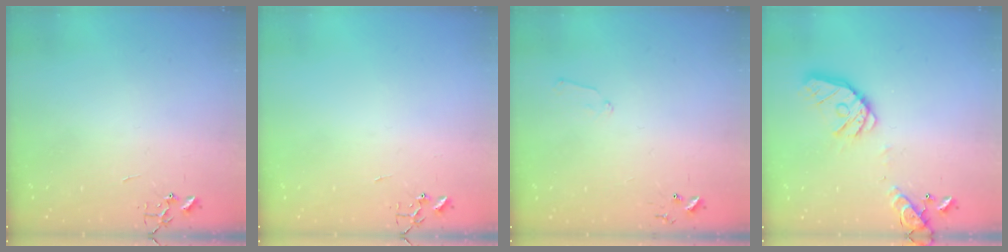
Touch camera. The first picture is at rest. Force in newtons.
{"total": 0.0}
{"total": 6.0, "press": 6.0, "slide": 0.6}
{"total": 16.9, "press": 16.7, "slide": 3.0}